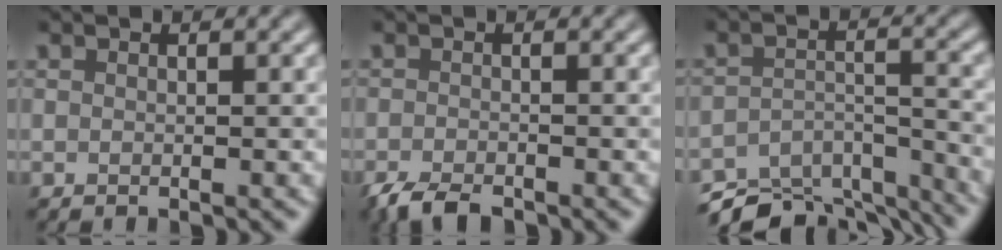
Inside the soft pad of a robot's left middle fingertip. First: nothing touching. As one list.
[{"total": 3.1, "force": [-2.5, 1.0, 1.6], "torque": [-0.030, -0.006, -0.049]}, {"total": 10.3, "force": [-9.3, 3.3, 2.9], "torque": [-0.041, -0.008, -0.128]}]